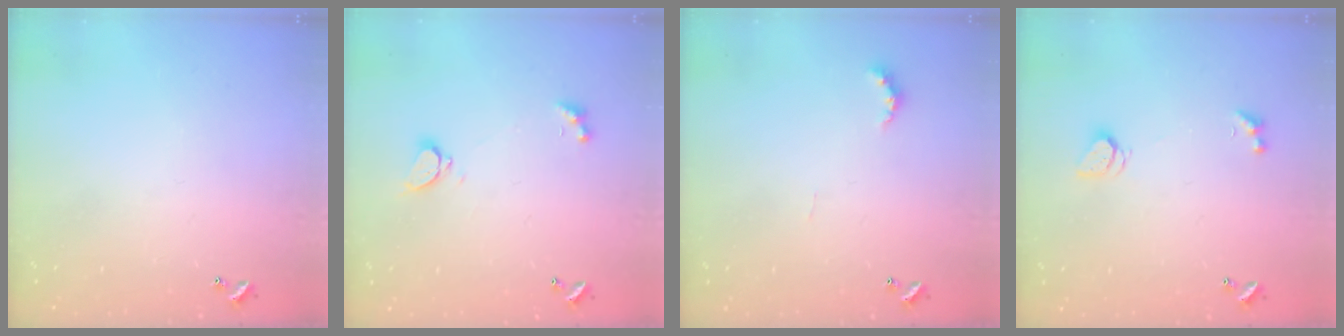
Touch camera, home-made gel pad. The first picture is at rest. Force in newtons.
{"total": 2.3, "press": 2.2, "slide": 0.7}
{"total": 4.3, "press": 4.3, "slide": 0.7}
{"total": 2.0, "press": 2.0, "slide": 0.3}